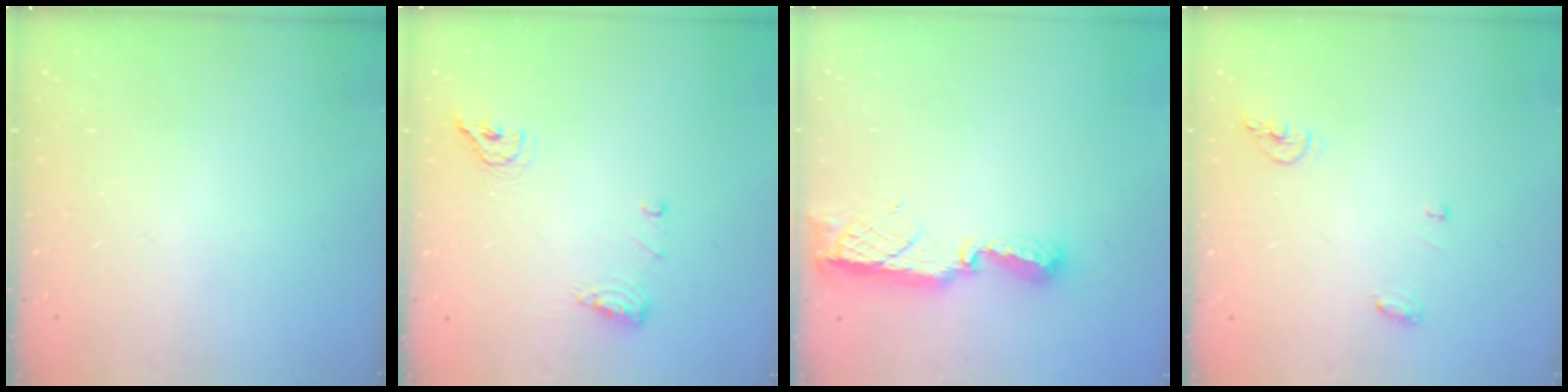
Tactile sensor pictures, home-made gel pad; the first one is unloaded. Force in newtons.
{"total": 8.2, "press": 8.1, "slide": 1.5}
{"total": 7.9, "press": 7.9, "slide": 0.3}
{"total": 6.0, "press": 6.0, "slide": 0.2}